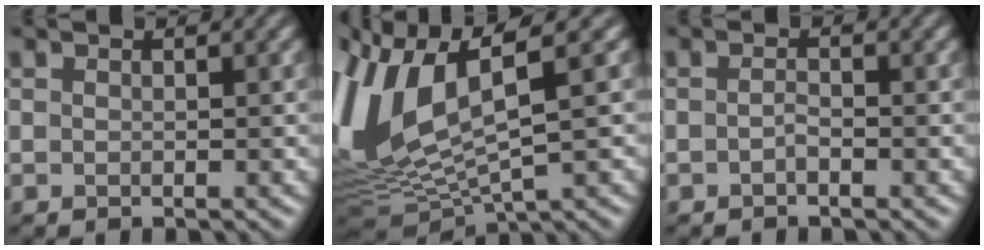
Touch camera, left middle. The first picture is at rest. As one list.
[{"total": 10.6, "force": [2.7, 4.8, 9.0], "torque": [-0.220, 0.002, 0.060]}, {"total": 0.7, "force": [-0.4, 0.2, 0.5], "torque": [-0.012, 0.006, -0.010]}]